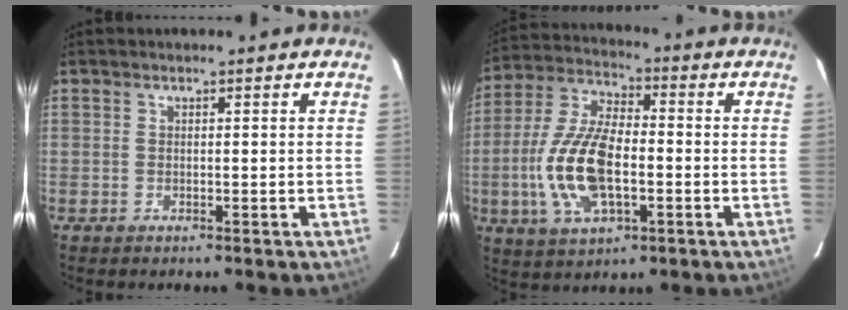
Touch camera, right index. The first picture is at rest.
{"total": 15.5, "force": [-3.1, 7.3, 13.4], "torque": [-0.287, 0.002, -0.056]}